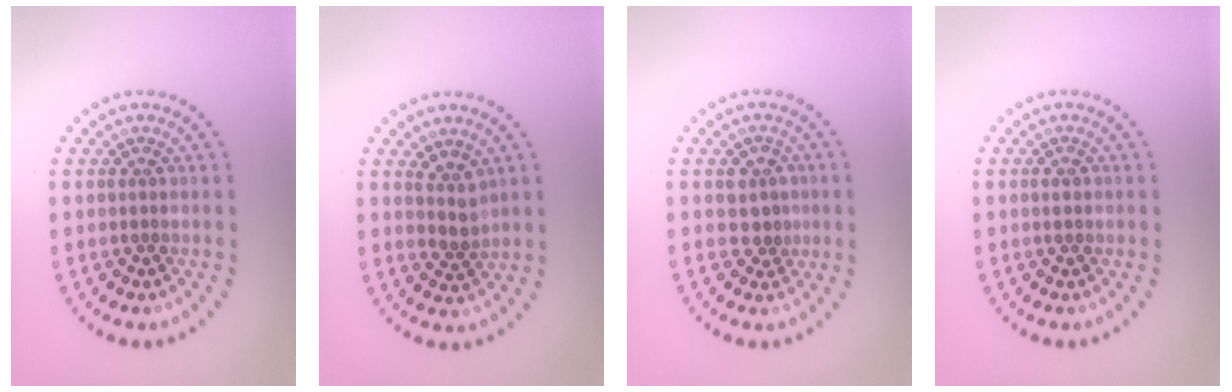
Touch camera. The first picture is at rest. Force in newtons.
{"total": 1.8, "press": 1.5, "slide": 1.1}
{"total": 2.1, "press": 2.0, "slide": 0.8}
{"total": 1.0, "press": 1.0, "slide": 0.1}